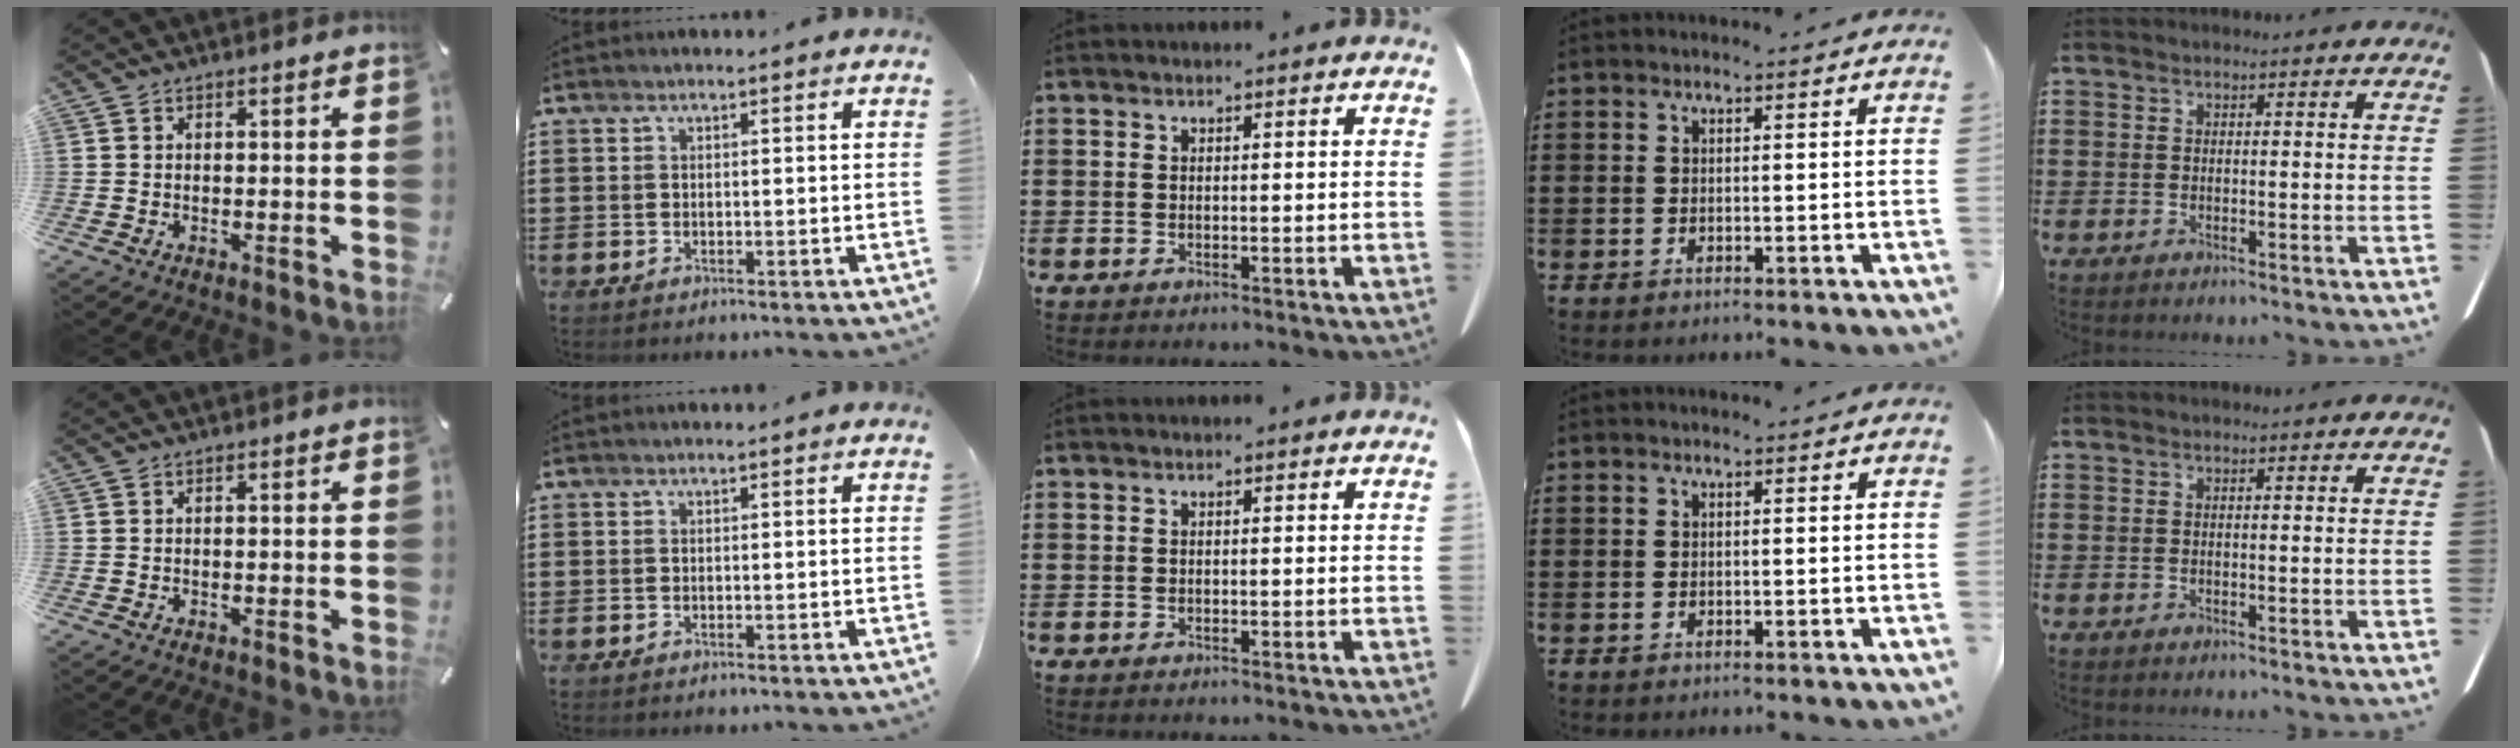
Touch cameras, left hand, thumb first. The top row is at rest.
{}